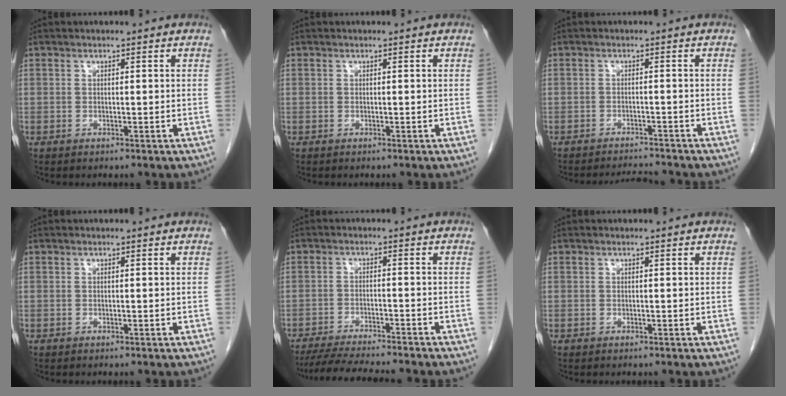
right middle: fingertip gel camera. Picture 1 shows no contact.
{"total": 0.0}
{"total": 3.8, "force": [-3.8, -0.2, 0.1], "torque": [-0.003, -0.010, -0.059]}
{"total": 0.0}
{"total": 10.9, "force": [-9.7, 0.1, 4.9], "torque": [-0.068, -0.018, -0.151]}
{"total": 0.0}